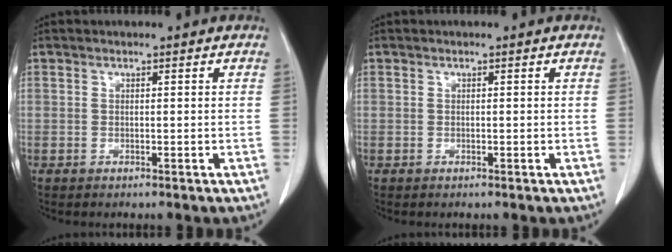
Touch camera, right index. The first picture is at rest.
{"total": 0.0}